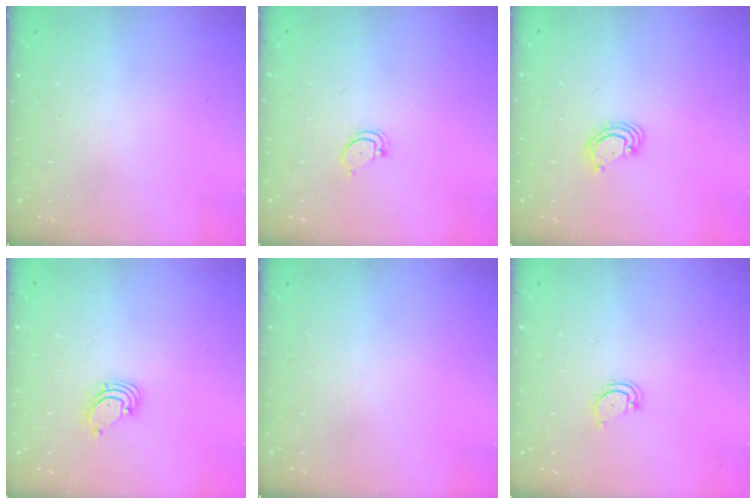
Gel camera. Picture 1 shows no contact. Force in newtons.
{"total": 2.4, "press": 2.4, "slide": 0.2}
{"total": 4.4, "press": 4.4, "slide": 0.5}
{"total": 1.6, "press": 1.6, "slide": 0.1}
{"total": 0.0}
{"total": 2.3, "press": 2.3, "slide": 0.2}